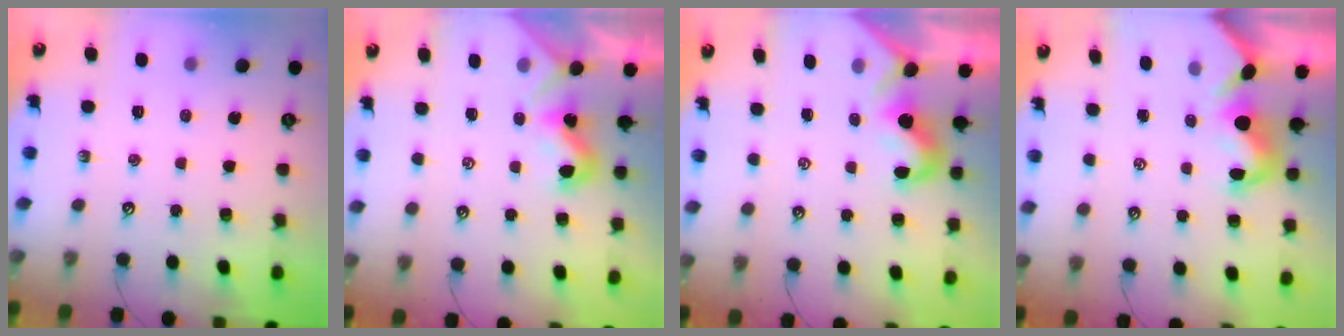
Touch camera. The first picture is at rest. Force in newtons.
{"total": 1.3, "press": 1.3, "slide": 0.4}
{"total": 2.2, "press": 2.1, "slide": 0.6}
{"total": 2.1, "press": 1.9, "slide": 1.0}